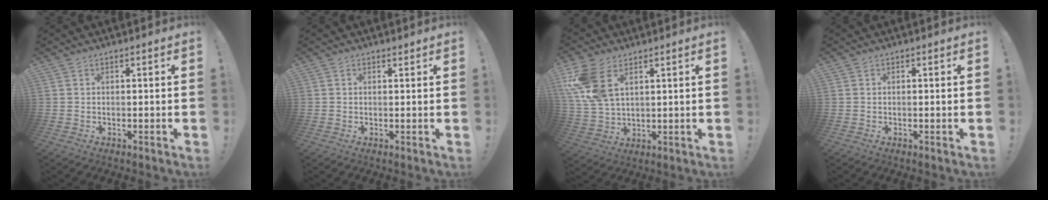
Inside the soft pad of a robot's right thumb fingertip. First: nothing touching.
{"total": 0.7, "force": [0.7, 0.0, 0.1], "torque": [0.005, -0.004, 0.012]}
{"total": 11.1, "force": [5.2, 6.3, 7.4], "torque": [-0.151, -0.019, 0.102]}
{"total": 0.0}